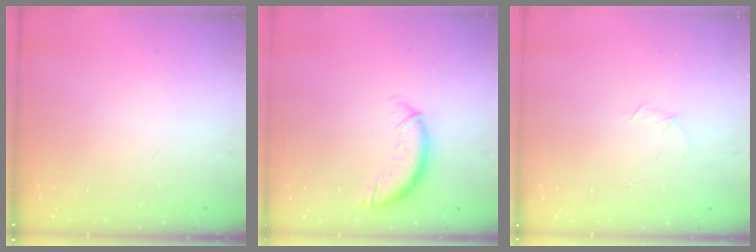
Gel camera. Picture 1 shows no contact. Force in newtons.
{"total": 9.5, "press": 9.5, "slide": 0.5}
{"total": 4.7, "press": 4.5, "slide": 1.3}